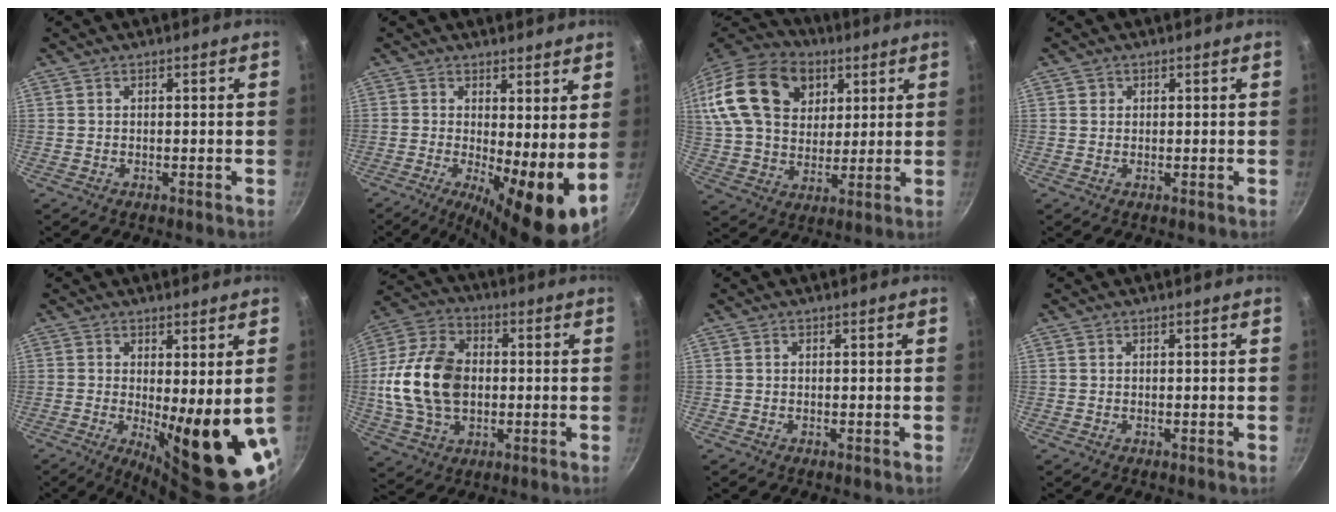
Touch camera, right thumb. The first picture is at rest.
{"total": 10.6, "force": [-0.3, 3.1, 10.1], "torque": [-0.137, -0.014, -0.006]}
{"total": 28.5, "force": [10.7, 20.3, 17.0], "torque": [-0.353, 0.025, 0.186]}
{"total": 1.1, "force": [0.4, 1.0, 0.2], "torque": [0.001, 0.003, 0.003]}
{"total": 14.4, "force": [-1.4, 3.9, 13.8], "torque": [-0.164, -0.030, -0.004]}
{"total": 18.1, "force": [0.0, 12.6, 13.0], "torque": [-0.236, 0.020, -0.004]}
{"total": 0.0}
{"total": 0.0}